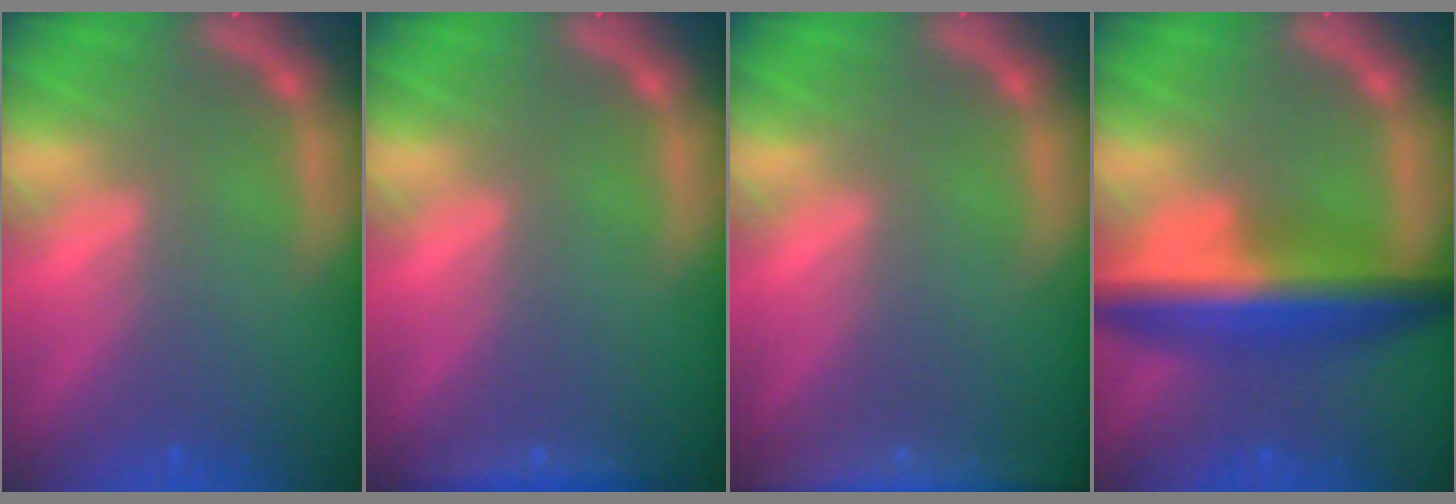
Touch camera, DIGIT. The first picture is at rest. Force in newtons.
{"total": 1.9}
{"total": 6.5}
{"total": 8.5}